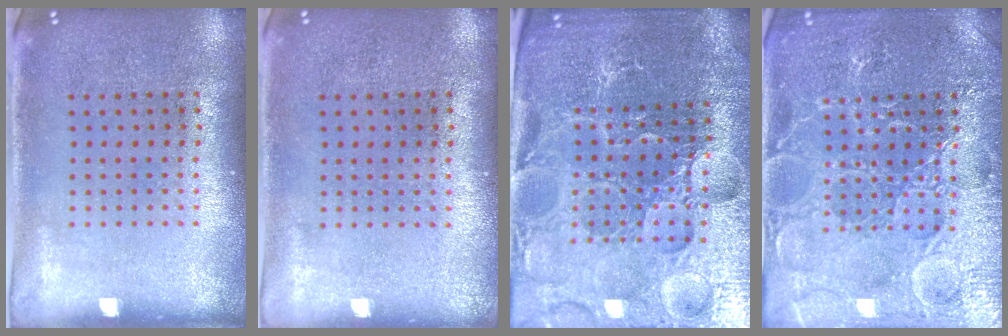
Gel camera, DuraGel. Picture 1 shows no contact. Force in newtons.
{"total": 0.0}
{"total": 5.0, "press": 4.8, "slide": 1.4}
{"total": 4.4, "press": 4.4, "slide": 0.5}